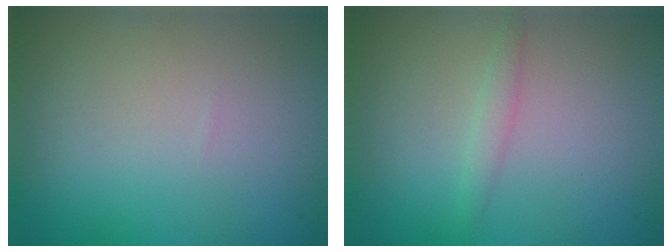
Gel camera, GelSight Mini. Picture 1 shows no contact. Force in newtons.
{"total": 1.2, "press": 1.2, "slide": 0.1}